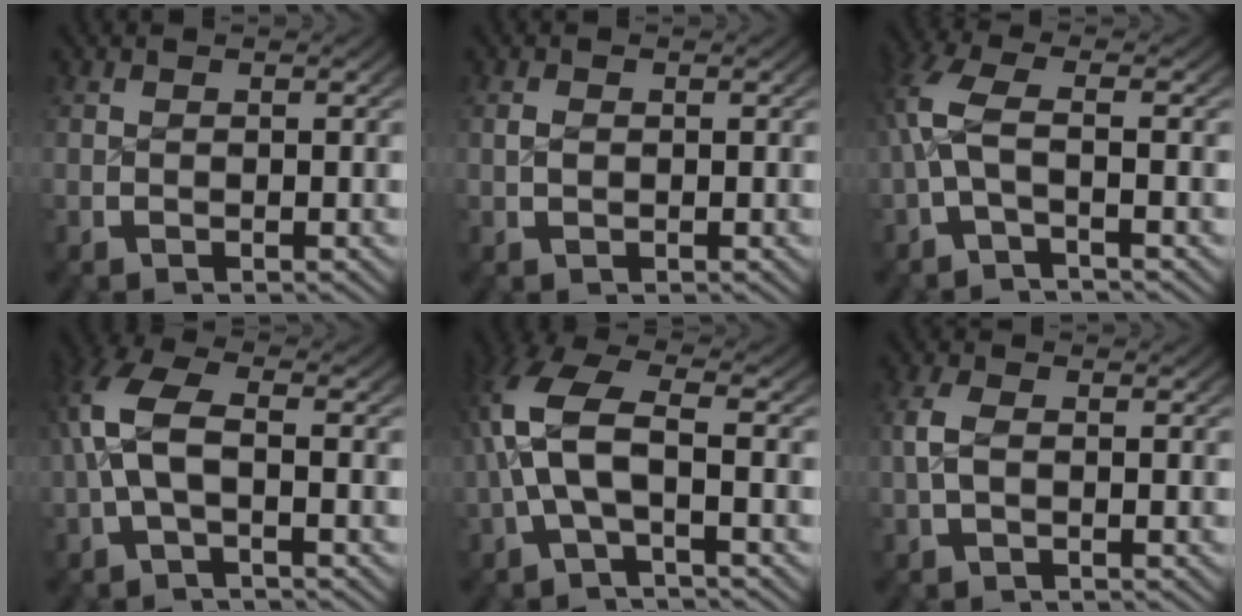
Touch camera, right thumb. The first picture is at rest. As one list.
[{"total": 0.7, "force": [0.0, 0.5, 0.5], "torque": [-0.015, -0.008, 0.005]}, {"total": 4.2, "force": [-0.3, 1.6, 3.9], "torque": [-0.106, -0.004, -0.002]}, {"total": 5.8, "force": [0.2, 3.1, 4.9], "torque": [-0.125, -0.005, 0.007]}, {"total": 7.3, "force": [0.2, 3.8, 6.3], "torque": [-0.149, -0.007, 0.003]}, {"total": 2.2, "force": [0.1, 1.3, 1.8], "torque": [-0.052, -0.002, 0.004]}]